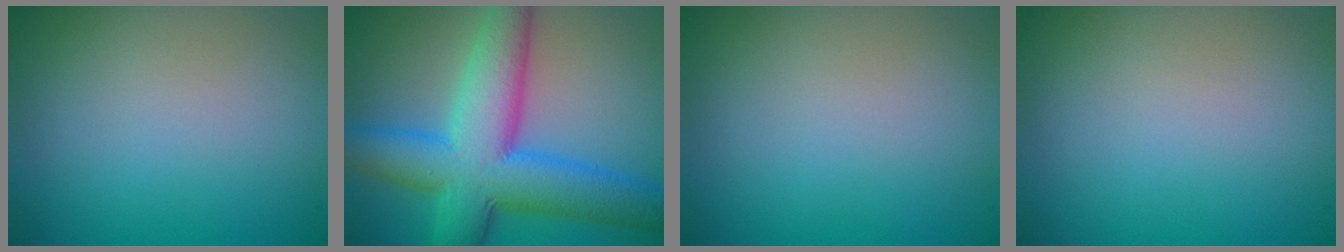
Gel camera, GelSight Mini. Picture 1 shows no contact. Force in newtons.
{"total": 10.7, "press": 10.7, "slide": 0.3}
{"total": 0.0}
{"total": 0.0}